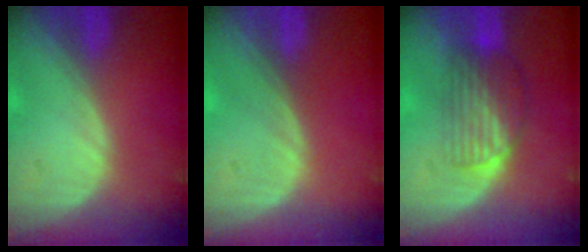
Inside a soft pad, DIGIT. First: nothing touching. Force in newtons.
{"total": 0.0}
{"total": 6.6, "press": 5.8, "slide": 3.1}